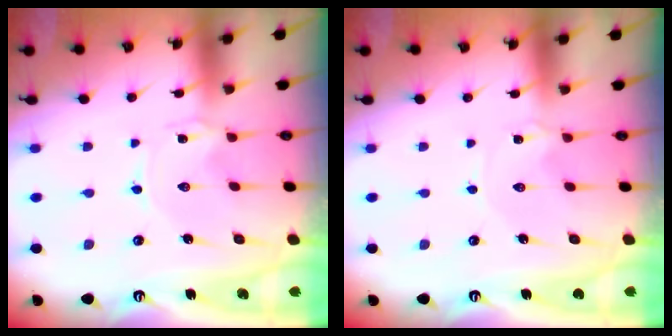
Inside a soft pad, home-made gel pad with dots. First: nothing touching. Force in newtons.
{"total": 0.0}